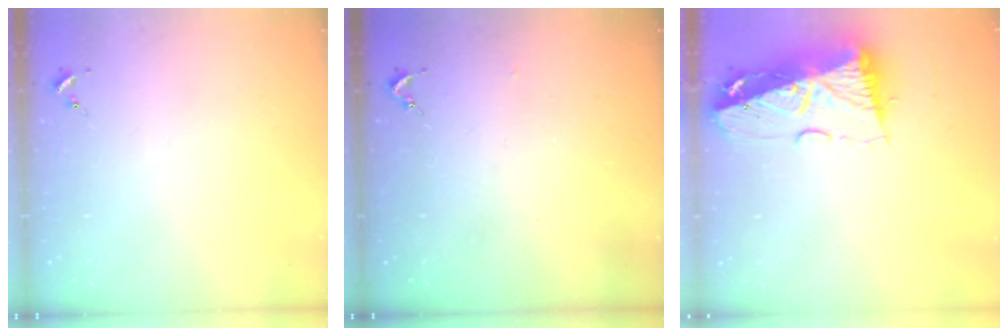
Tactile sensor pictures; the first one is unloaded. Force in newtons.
{"total": 2.6, "press": 2.5, "slide": 0.3}
{"total": 14.8, "press": 14.7, "slide": 1.8}